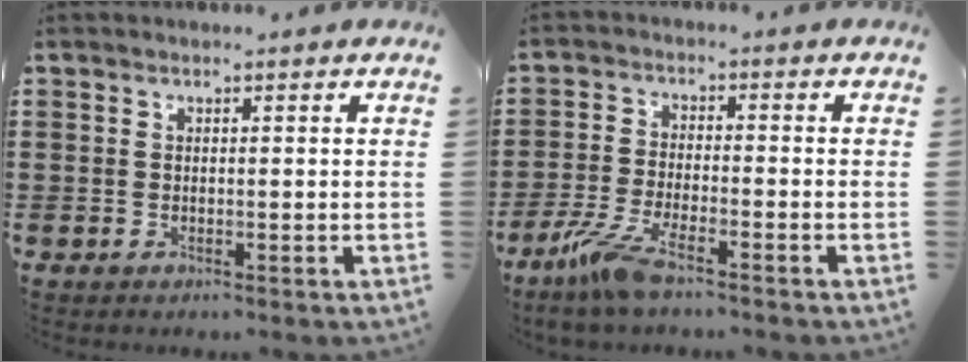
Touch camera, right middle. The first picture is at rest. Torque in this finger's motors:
{"motor_torque": [1.27, -0.86, 0.17, 0.08]}